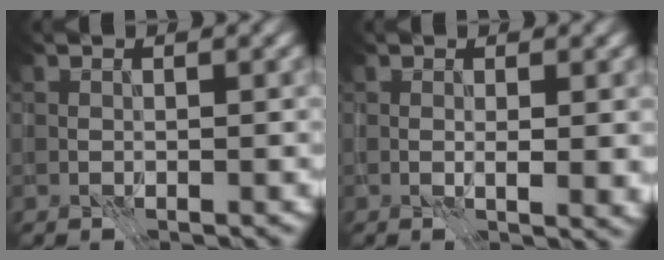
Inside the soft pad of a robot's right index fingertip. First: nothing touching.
{"total": 2.1, "force": [-0.2, 0.5, 2.0], "torque": [-0.027, 0.000, 0.003]}